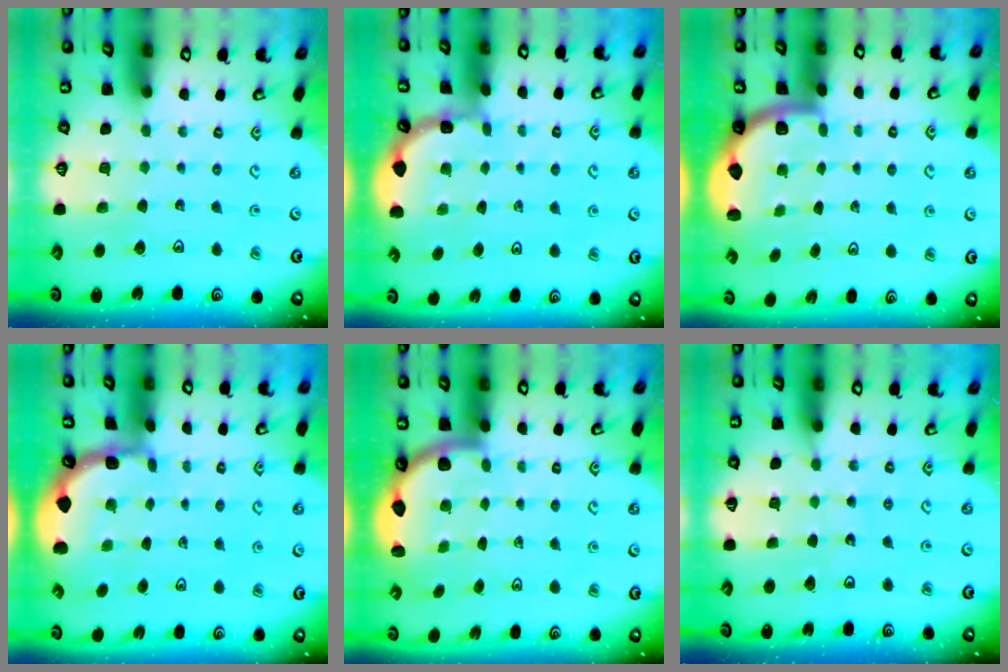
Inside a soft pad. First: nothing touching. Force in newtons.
{"total": 1.6, "press": 1.6, "slide": 0.1}
{"total": 2.0, "press": 2.0, "slide": 0.5}
{"total": 1.5, "press": 1.5, "slide": 0.1}
{"total": 2.6, "press": 2.6, "slide": 0.7}
{"total": 3.8, "press": 3.7, "slide": 0.4}